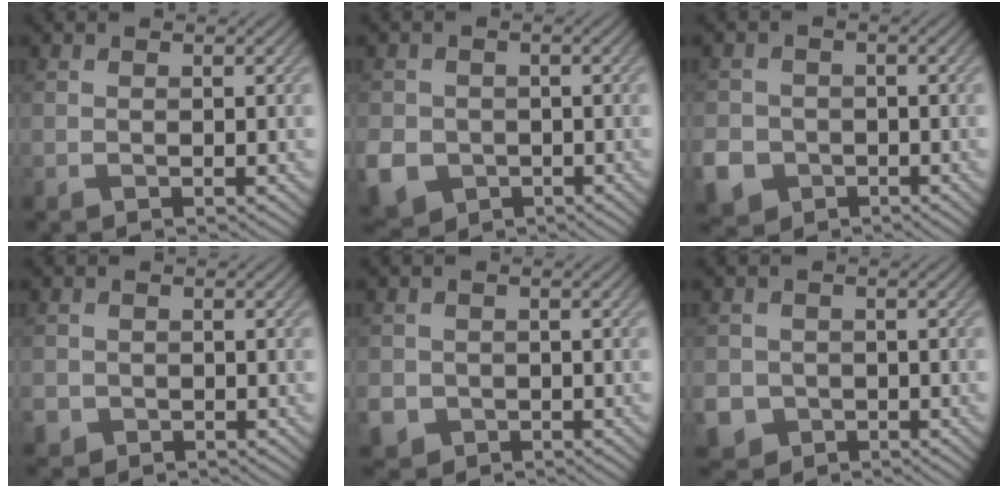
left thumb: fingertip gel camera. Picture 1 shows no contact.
{"total": 6.4, "force": [-2.1, 5.5, 2.5], "torque": [-0.078, -0.026, -0.045]}
{"total": 6.0, "force": [-2.6, 5.0, 1.9], "torque": [-0.054, -0.020, -0.058]}
{"total": 1.8, "force": [-0.8, 1.6, 0.3], "torque": [-0.005, -0.010, -0.018]}
{"total": 3.3, "force": [-1.3, 2.9, 0.9], "torque": [-0.025, -0.016, -0.027]}
{"total": 4.7, "force": [-1.8, 4.1, 1.3], "torque": [-0.036, -0.017, -0.040]}